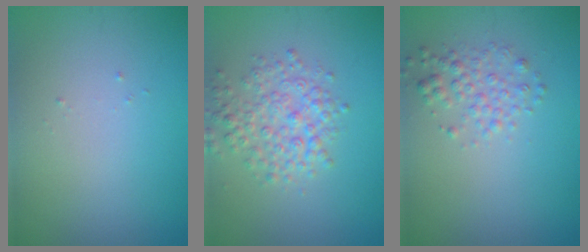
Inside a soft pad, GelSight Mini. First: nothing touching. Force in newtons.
{"total": 3.7, "press": 3.7, "slide": 0.1}
{"total": 2.0, "press": 2.0, "slide": 0.1}